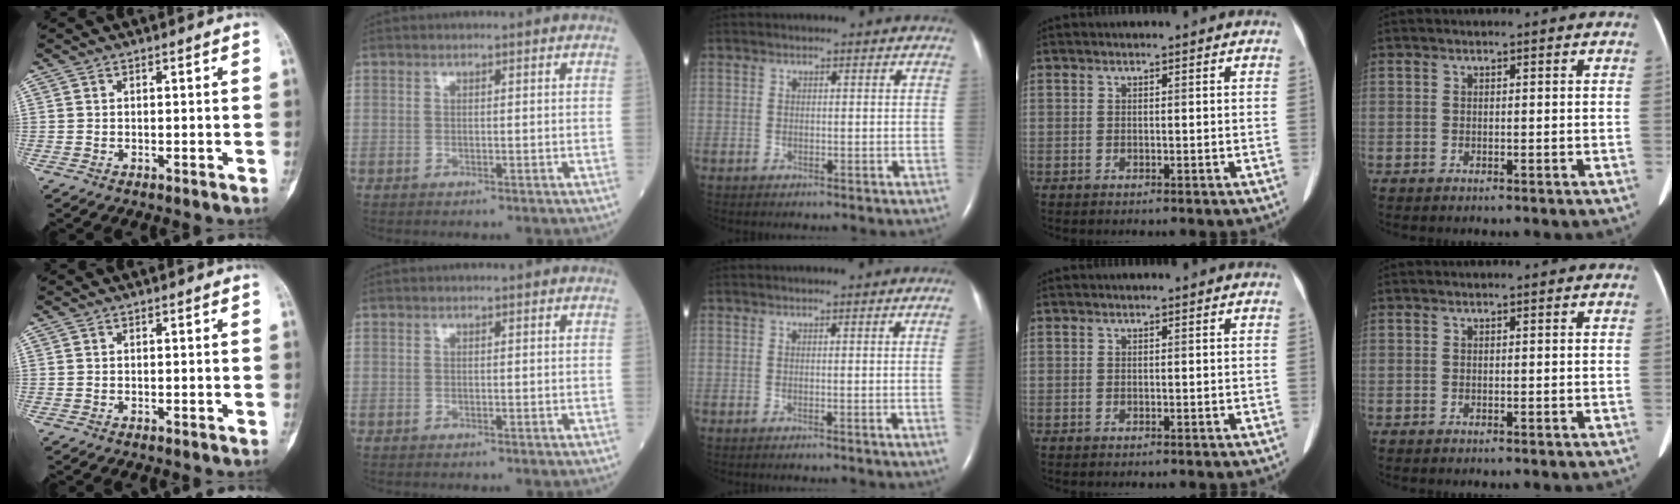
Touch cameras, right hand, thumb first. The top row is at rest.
{"middle": {"total": 1.9, "force": [-0.2, -0.9, 1.7], "torque": [-0.020, -0.001, -0.002]}}